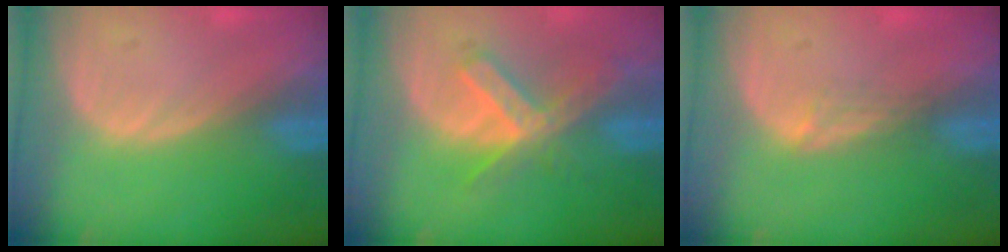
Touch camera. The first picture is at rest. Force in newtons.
{"total": 6.5, "press": 5.9, "slide": 2.8}
{"total": 1.8, "press": 1.3, "slide": 1.2}